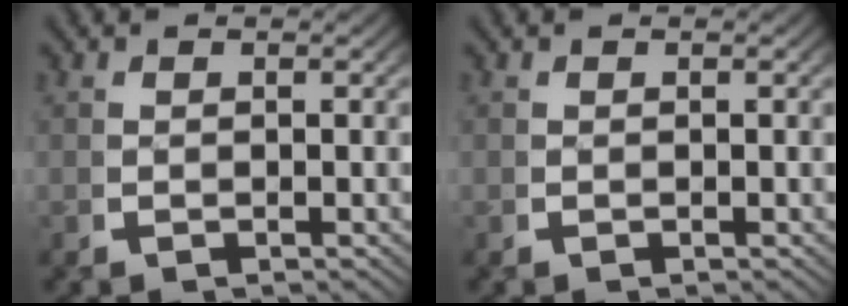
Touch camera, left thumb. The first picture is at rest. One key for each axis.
{"total": 0.0}